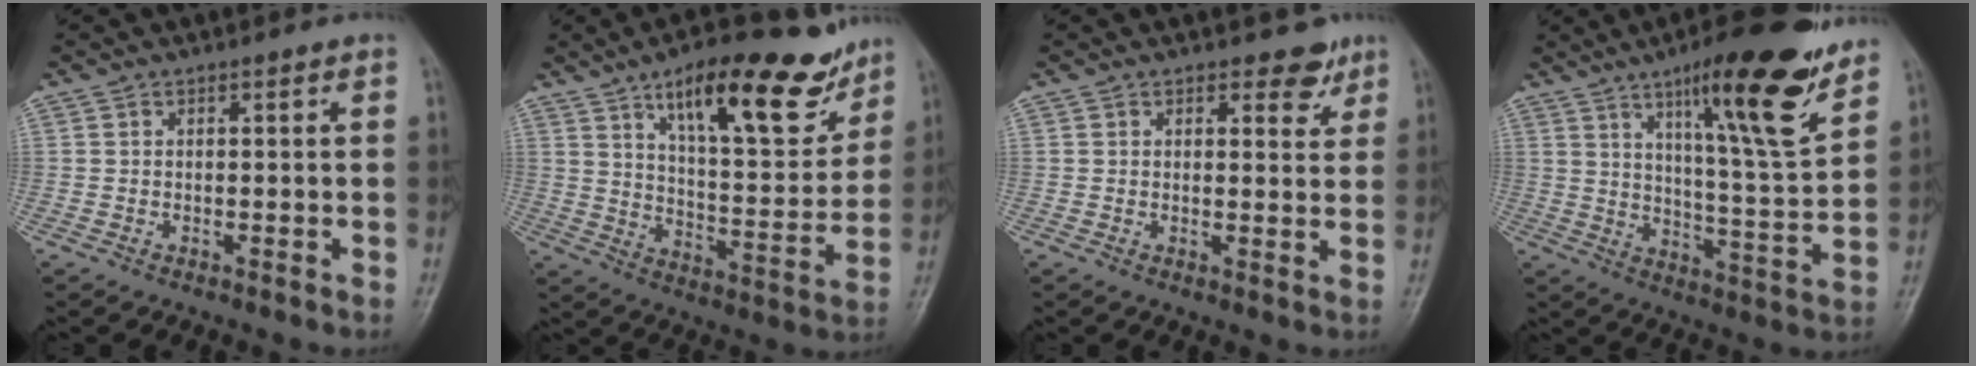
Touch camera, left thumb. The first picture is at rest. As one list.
[{"total": 20.8, "force": [12.8, 7.2, 14.7], "torque": [-0.177, -0.059, 0.202]}, {"total": 3.7, "force": [2.6, 2.0, 1.6], "torque": [0.004, -0.015, 0.032]}, {"total": 18.7, "force": [11.7, 3.1, 14.3], "torque": [-0.193, -0.066, 0.184]}]